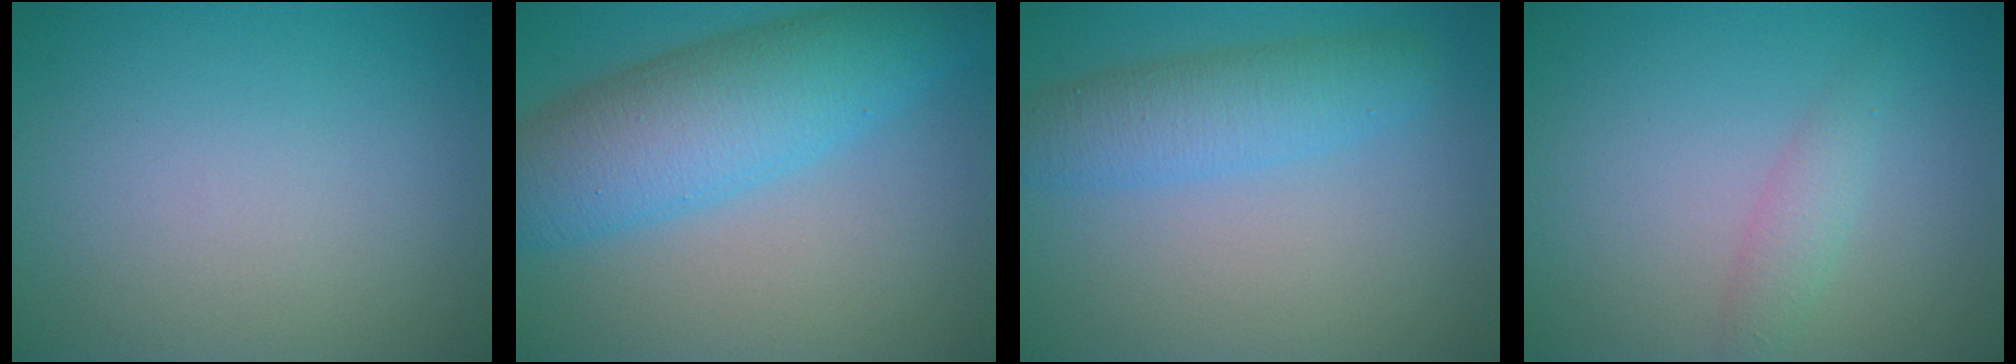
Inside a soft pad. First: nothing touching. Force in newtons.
{"total": 8.6, "press": 8.6, "slide": 0.2}
{"total": 4.2, "press": 4.2, "slide": 0.2}
{"total": 1.7, "press": 1.7, "slide": 0.1}